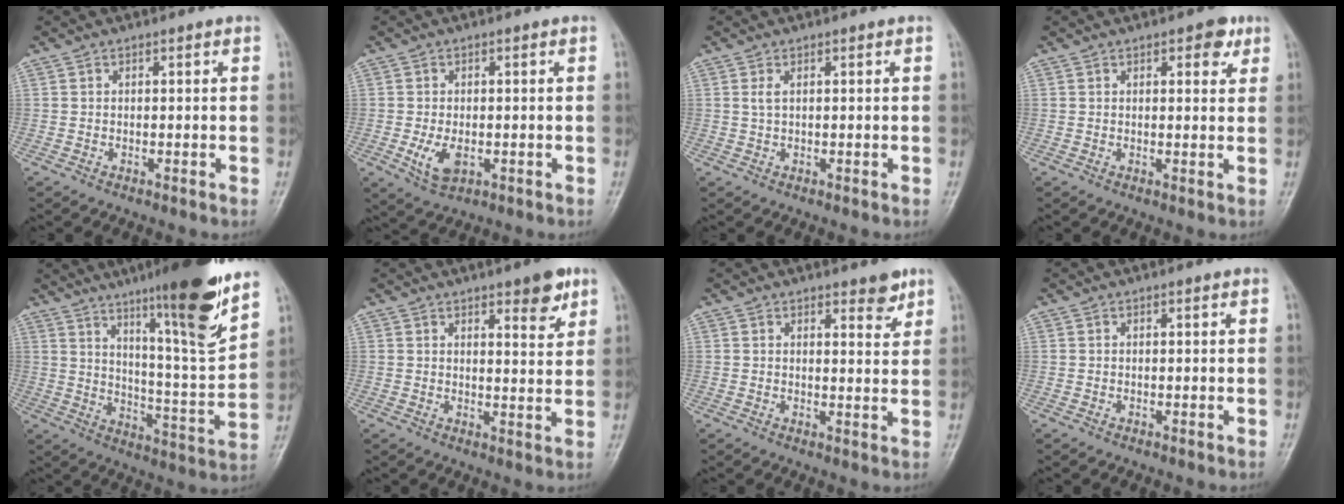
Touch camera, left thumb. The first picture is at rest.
{"total": 4.8, "force": [-1.1, 2.8, 3.7], "torque": [-0.072, -0.008, -0.014]}
{"total": 1.1, "force": [0.3, 0.3, 0.9], "torque": [-0.023, 0.008, 0.011]}
{"total": 3.8, "force": [2.1, 1.8, 2.6], "torque": [-0.017, -0.006, 0.021]}
{"total": 18.7, "force": [12.3, 1.6, 14.1], "torque": [-0.192, -0.073, 0.194]}
{"total": 6.6, "force": [4.0, 2.1, 4.9], "torque": [-0.051, -0.023, 0.049]}
{"total": 3.9, "force": [2.7, 1.4, 2.4], "torque": [-0.015, -0.018, 0.034]}
{"total": 0.0}